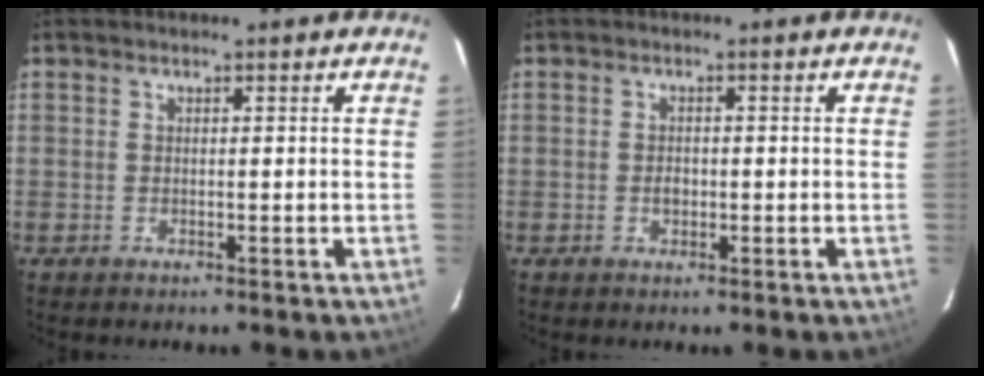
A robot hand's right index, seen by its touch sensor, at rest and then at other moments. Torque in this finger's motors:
{"motor_torque": [0.46, -0.07, 0.02, 0.00]}